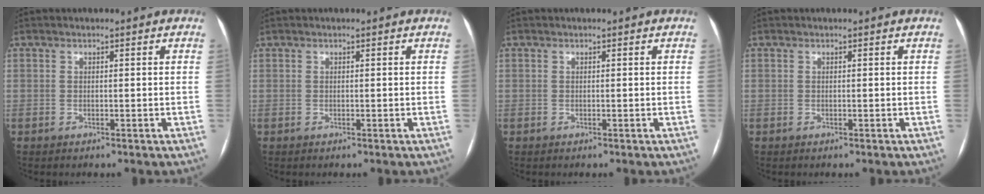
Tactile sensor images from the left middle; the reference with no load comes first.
{"total": 0.0}
{"total": 0.0}
{"total": 0.0}